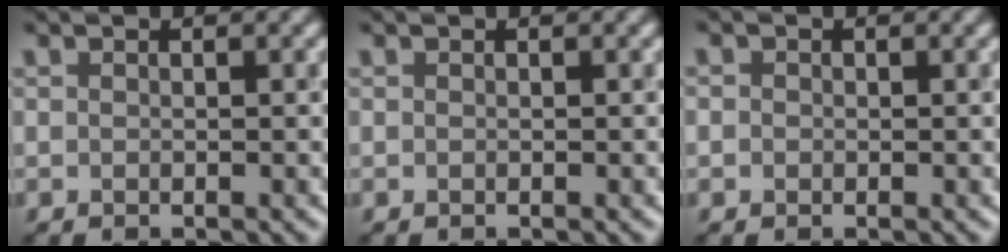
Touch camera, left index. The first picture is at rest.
{"total": 0.0}
{"total": 0.8, "force": [-0.1, 0.8, 0.1], "torque": [0.006, -0.004, -0.006]}